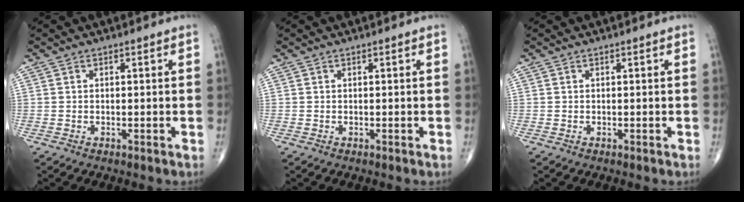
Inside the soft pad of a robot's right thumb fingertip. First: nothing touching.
{"total": 0.0}
{"total": 0.0}